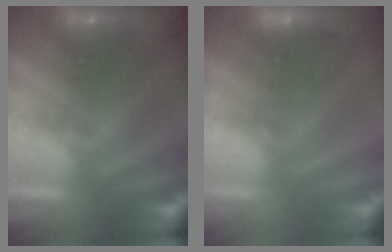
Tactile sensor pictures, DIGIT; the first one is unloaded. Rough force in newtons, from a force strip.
{"total": 2.4}